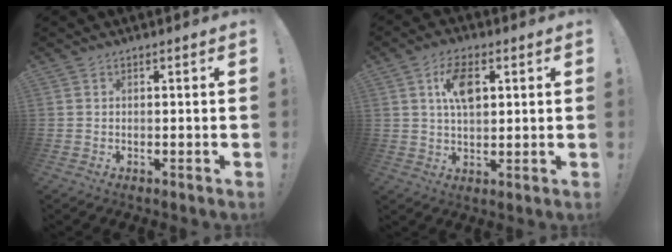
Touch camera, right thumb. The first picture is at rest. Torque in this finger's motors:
{"motor_torque": [0.10, 0.10, 0.06, 0.06, 0.19]}